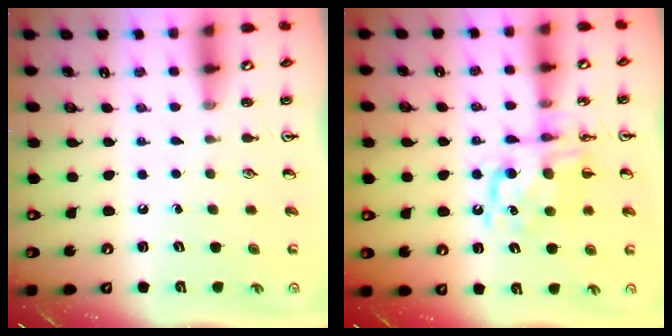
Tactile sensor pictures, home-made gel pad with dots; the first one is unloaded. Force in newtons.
{"total": 10.7, "press": 10.7, "slide": 0.4}